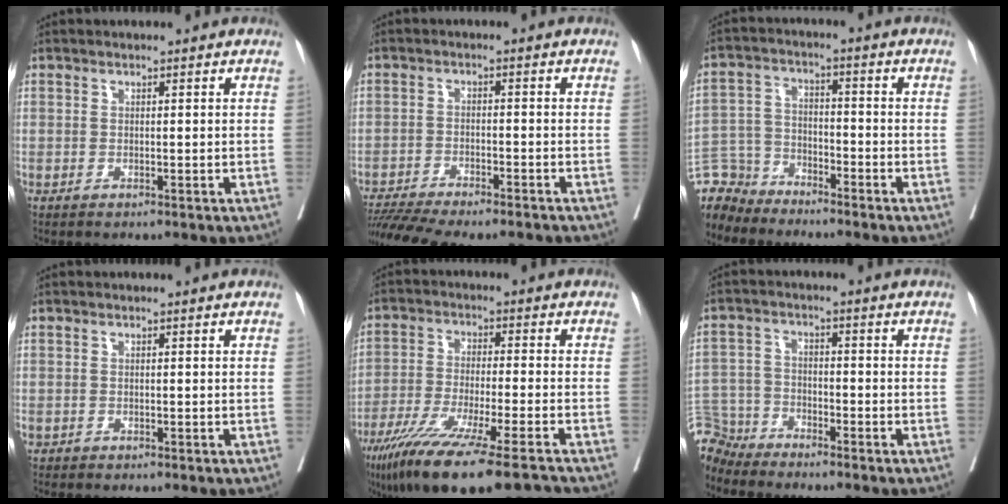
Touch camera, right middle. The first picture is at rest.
{"total": 14.0, "force": [-12.5, 1.3, 6.2], "torque": [-0.104, -0.008, -0.185]}
{"total": 7.8, "force": [-7.3, 2.5, -0.9], "torque": [0.017, 0.014, -0.149]}
{"total": 1.5, "force": [-0.8, 1.1, 0.6], "torque": [-0.016, 0.003, -0.011]}
{"total": 18.2, "force": [-13.8, 0.1, 11.9], "torque": [-0.196, -0.061, -0.228]}
{"total": 6.0, "force": [-5.7, 1.5, -1.3], "torque": [0.028, 0.007, -0.116]}